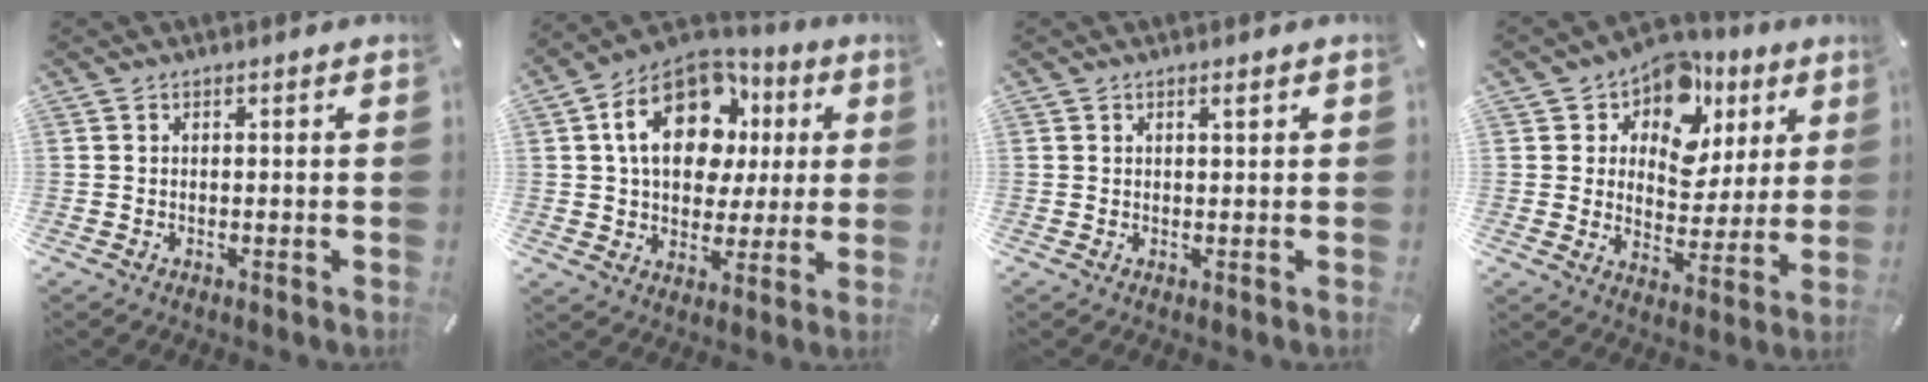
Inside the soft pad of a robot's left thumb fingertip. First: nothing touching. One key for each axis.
{"total": 18.7, "fx": 5.8, "fy": 13.4, "fz": 11.7, "tx": -0.197, "ty": -0.013, "tz": 0.104}
{"total": 1.1, "fx": 0.6, "fy": 0.2, "fz": 0.9, "tx": -0.019, "ty": 0.000, "tz": 0.010}
{"total": 11.3, "fx": 6.7, "fy": 8.1, "fz": 4.2, "tx": -0.080, "ty": -0.046, "tz": 0.125}